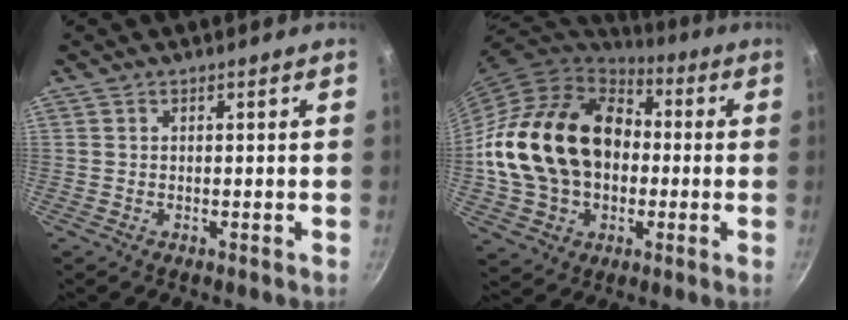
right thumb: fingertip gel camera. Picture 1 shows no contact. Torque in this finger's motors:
{"motor_torque": [-0.27, 2.36, 1.52, -1.25, 0.39]}